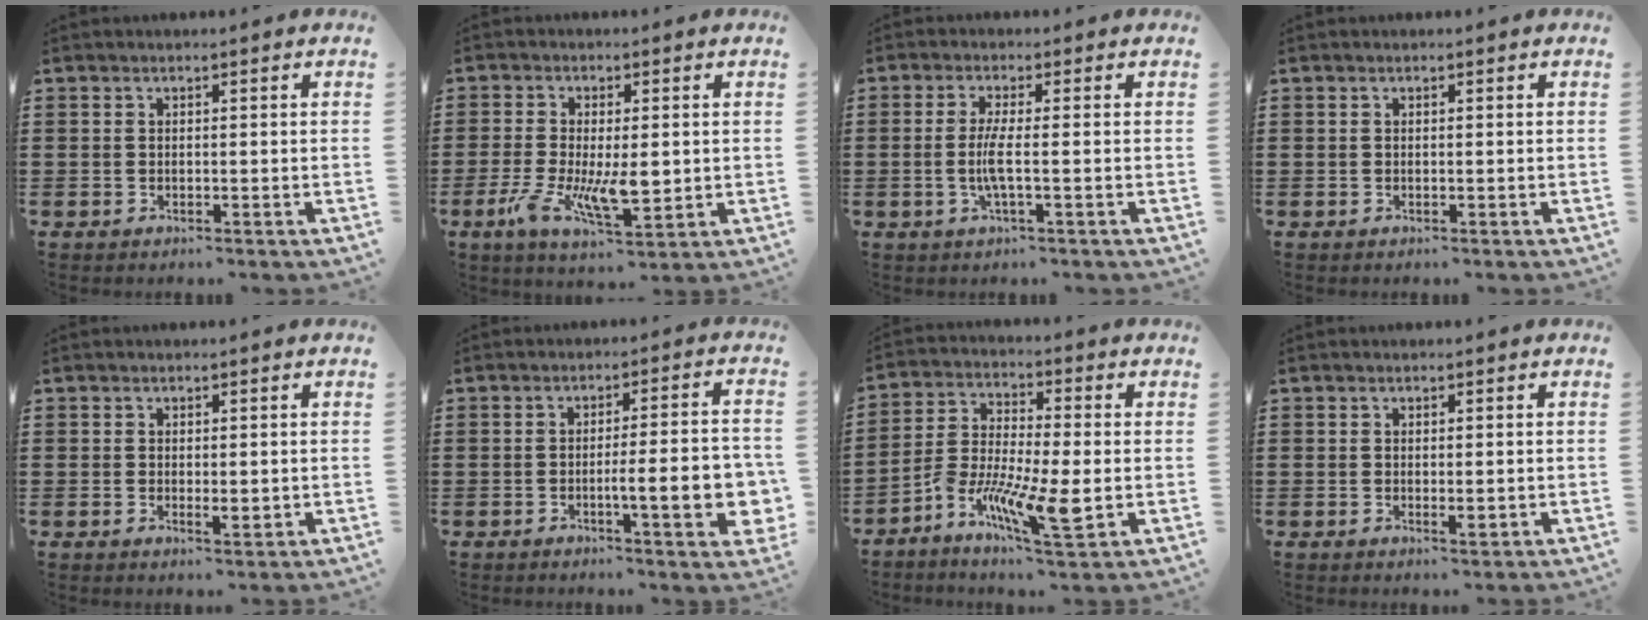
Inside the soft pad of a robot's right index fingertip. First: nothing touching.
{"total": 8.7, "force": [-1.3, 3.6, 7.8], "torque": [-0.151, -0.005, -0.015]}
{"total": 3.9, "force": [-0.8, -0.2, 3.8], "torque": [-0.084, -0.013, -0.021]}
{"total": 0.0}
{"total": 1.8, "force": [-0.1, 0.8, 1.6], "torque": [-0.030, 0.001, -0.001]}
{"total": 9.5, "force": [-2.2, 1.7, 9.1], "torque": [-0.129, -0.008, -0.035]}
{"total": 10.4, "force": [-4.8, 2.1, 9.0], "torque": [-0.179, -0.006, -0.089]}
{"total": 1.3, "force": [-0.1, 0.4, 1.3], "torque": [-0.023, -0.001, -0.001]}